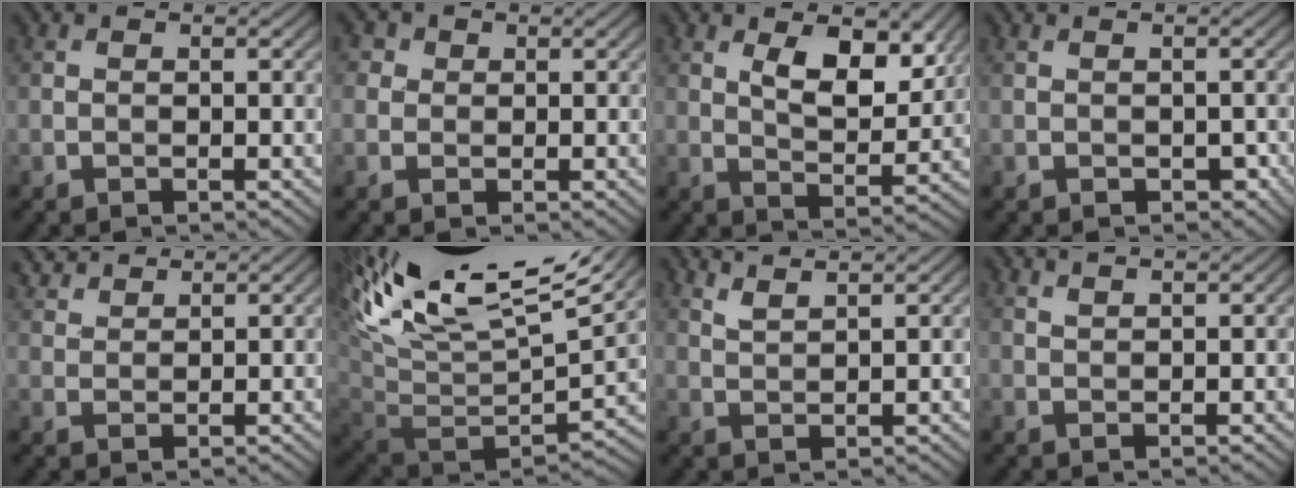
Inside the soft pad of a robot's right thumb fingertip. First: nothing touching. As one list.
[{"total": 2.3, "force": [0.9, 2.0, 0.7], "torque": [-0.024, 0.000, 0.008]}, {"total": 7.1, "force": [3.2, 3.3, 5.4], "torque": [-0.098, -0.011, 0.055]}, {"total": 0.8, "force": [-0.3, 0.5, 0.6], "torque": [-0.012, -0.004, -0.001]}, {"total": 3.5, "force": [3.2, 0.7, 1.2], "torque": [-0.036, 0.007, 0.067]}, {"total": 18.4, "force": [10.9, 6.4, 13.3], "torque": [-0.283, 0.034, 0.207]}, {"total": 3.1, "force": [2.5, 0.4, 1.7], "torque": [-0.026, 0.007, 0.044]}, {"total": 1.6, "force": [1.3, 0.1, 0.8], "torque": [-0.014, 0.005, 0.021]}]